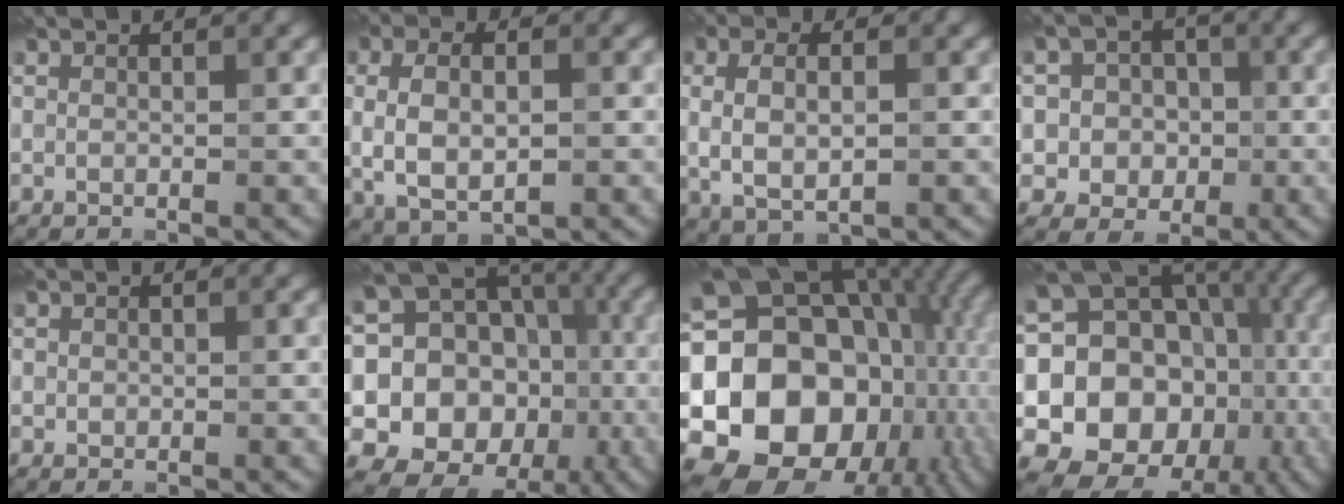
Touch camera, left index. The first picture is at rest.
{"total": 5.3, "force": [-0.1, 2.8, 4.5], "torque": [-0.097, 0.001, -0.002]}
{"total": 4.3, "force": [0.1, 2.0, 3.8], "torque": [-0.082, 0.001, 0.003]}
{"total": 5.4, "force": [0.0, 5.1, 1.5], "torque": [-0.017, 0.019, -0.023]}
{"total": 0.5, "force": [0.1, 0.5, 0.1], "torque": [-0.002, -0.001, 0.003]}
{"total": 18.5, "force": [-0.8, 16.4, 8.6], "torque": [-0.187, 0.025, -0.008]}
{"total": 21.2, "force": [-1.3, 16.8, 12.8], "torque": [-0.218, -0.008, -0.033]}
{"total": 21.0, "force": [-2.7, 18.2, 10.2], "torque": [-0.169, 0.013, -0.057]}